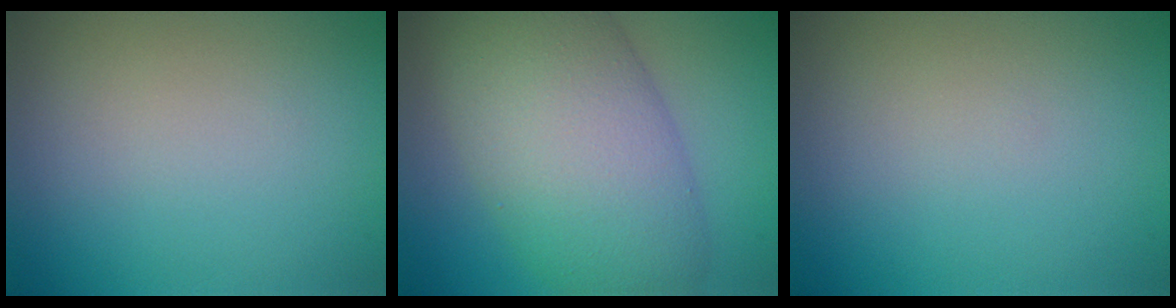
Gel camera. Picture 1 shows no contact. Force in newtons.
{"total": 10.5, "press": 10.5, "slide": 0.4}
{"total": 0.0}